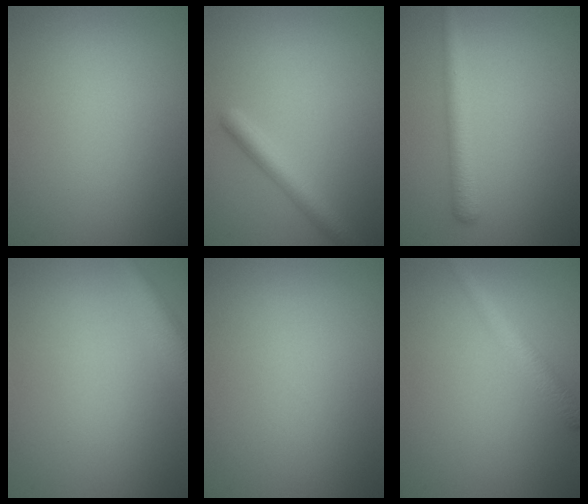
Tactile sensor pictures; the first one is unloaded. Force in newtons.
{"total": 2.9, "press": 2.9, "slide": 0.1}
{"total": 3.0, "press": 3.0, "slide": 0.2}
{"total": 2.9, "press": 2.9, "slide": 0.1}
{"total": 0.0}
{"total": 2.5, "press": 2.5, "slide": 0.1}